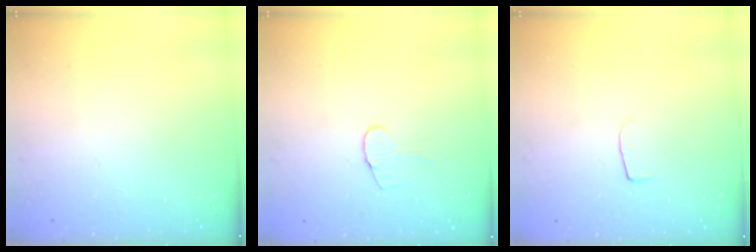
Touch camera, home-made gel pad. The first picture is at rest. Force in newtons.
{"total": 5.6, "press": 5.6, "slide": 0.4}
{"total": 4.0, "press": 4.0, "slide": 0.2}